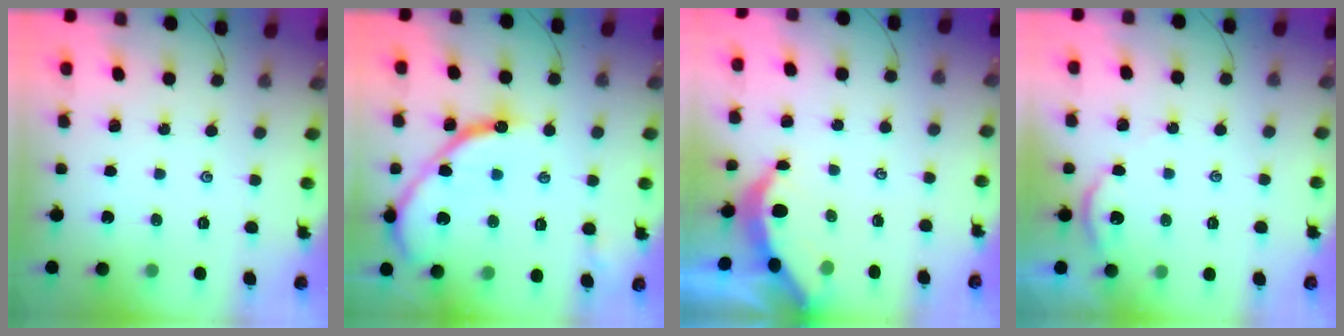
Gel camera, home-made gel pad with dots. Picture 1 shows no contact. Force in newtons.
{"total": 11.9, "press": 11.8, "slide": 1.2}
{"total": 3.8, "press": 3.8, "slide": 0.4}
{"total": 2.8, "press": 2.8, "slide": 0.4}